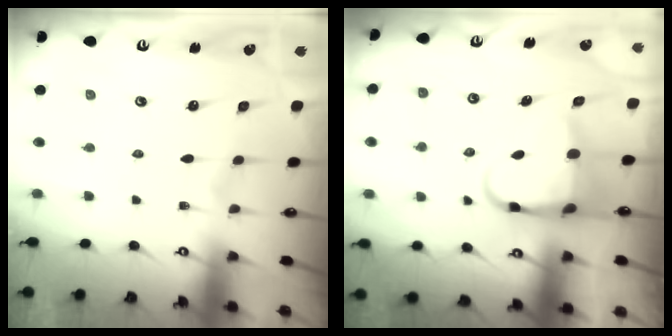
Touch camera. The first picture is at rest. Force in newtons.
{"total": 6.1, "press": 6.0, "slide": 1.1}